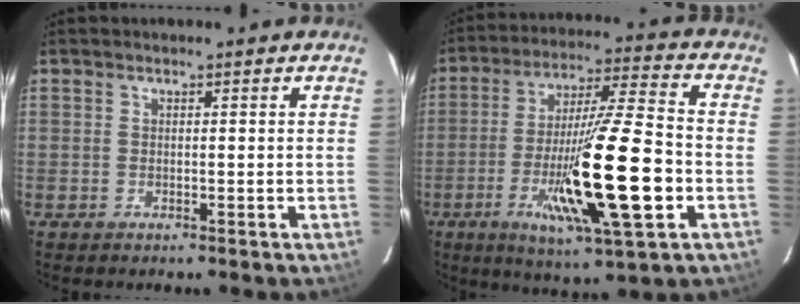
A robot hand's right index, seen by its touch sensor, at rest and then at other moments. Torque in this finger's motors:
{"motor_torque": [1.76, -0.38, 1.05, 0.21]}